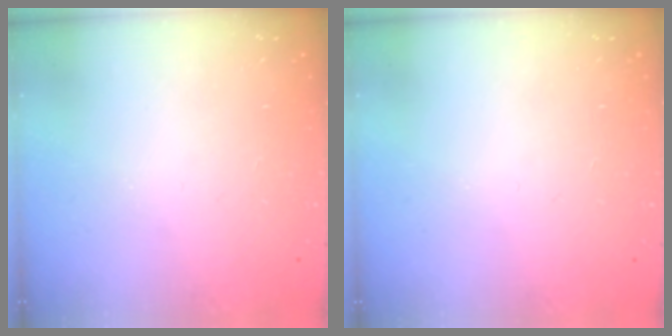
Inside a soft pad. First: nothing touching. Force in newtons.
{"total": 0.0}